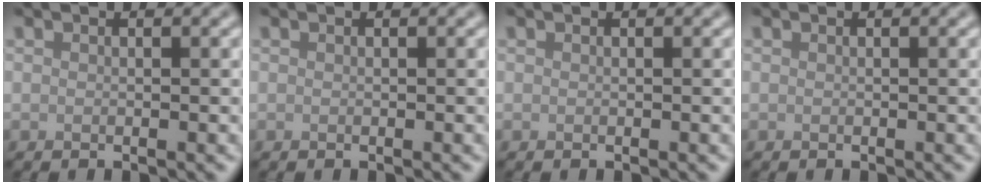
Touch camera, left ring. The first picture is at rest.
{"total": 0.0}
{"total": 0.0}
{"total": 0.0}